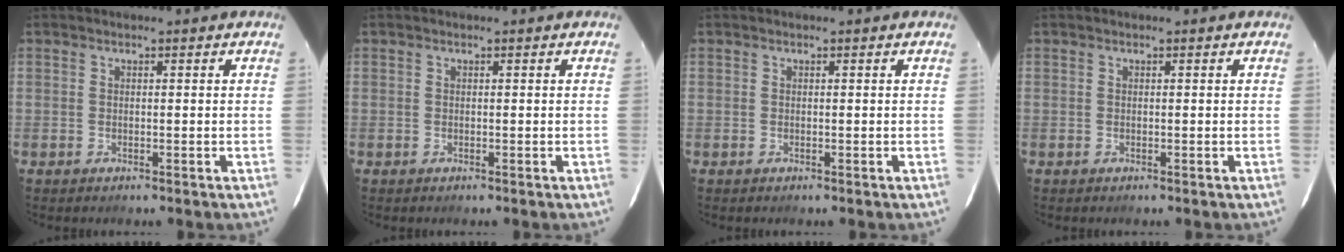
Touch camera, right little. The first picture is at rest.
{"total": 0.0}
{"total": 0.0}
{"total": 0.0}